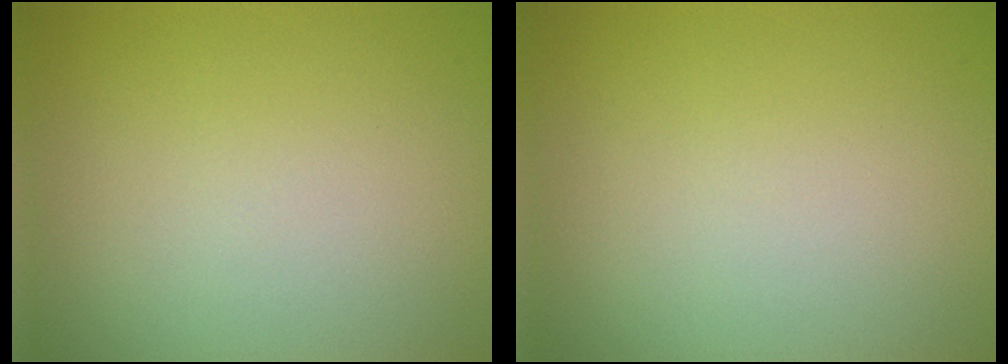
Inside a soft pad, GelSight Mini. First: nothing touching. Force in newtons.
{"total": 0.0}